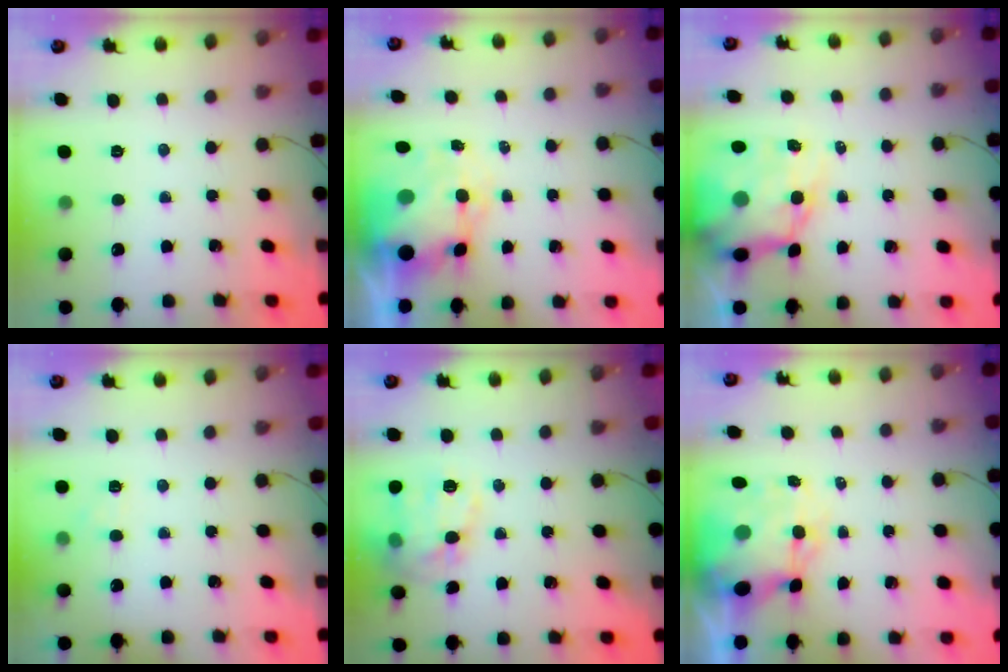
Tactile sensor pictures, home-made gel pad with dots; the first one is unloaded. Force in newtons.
{"total": 9.2, "press": 9.0, "slide": 2.1}
{"total": 12.2, "press": 11.7, "slide": 3.5}
{"total": 4.2, "press": 4.0, "slide": 1.4}
{"total": 15.8, "press": 15.7, "slide": 1.0}
{"total": 10.0, "press": 9.6, "slide": 2.9}